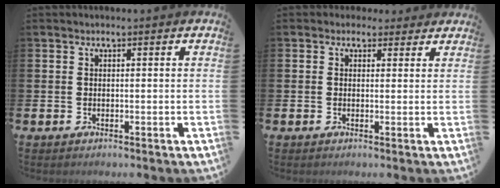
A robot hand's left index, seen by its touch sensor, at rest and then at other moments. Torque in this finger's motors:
{"motor_torque": [0.94, -1.19, 0.30, -0.01]}